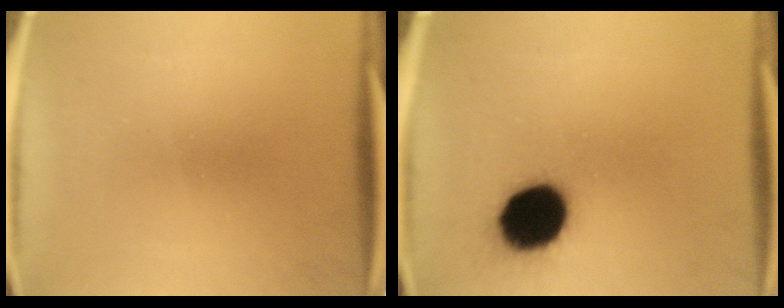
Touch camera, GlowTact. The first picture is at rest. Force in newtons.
{"total": 16.6}